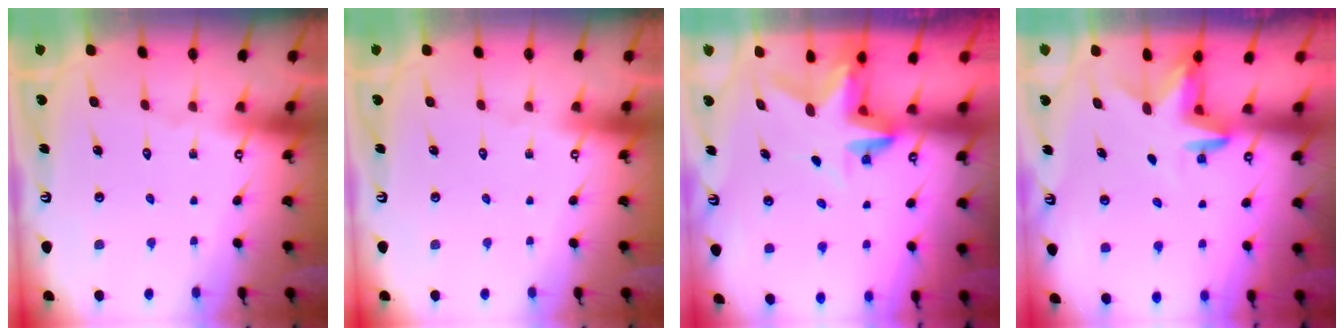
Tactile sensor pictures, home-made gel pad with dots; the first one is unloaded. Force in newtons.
{"total": 0.0}
{"total": 4.3, "press": 4.3, "slide": 0.1}
{"total": 3.4, "press": 3.4, "slide": 0.3}